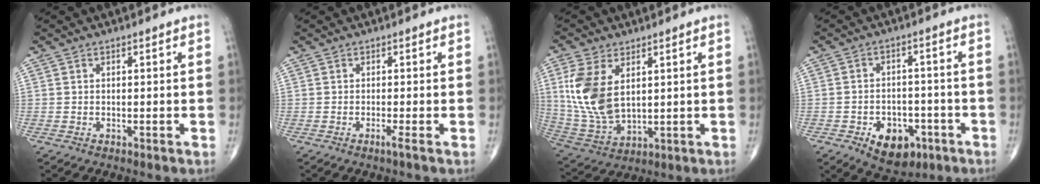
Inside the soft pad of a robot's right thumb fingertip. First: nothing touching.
{"total": 1.0, "force": [-0.6, -0.3, 0.8], "torque": [-0.018, -0.003, -0.014]}
{"total": 13.3, "force": [3.3, 7.7, 10.3], "torque": [-0.218, -0.014, 0.080]}
{"total": 9.7, "force": [-4.5, 6.4, 5.6], "torque": [-0.058, 0.027, -0.057]}